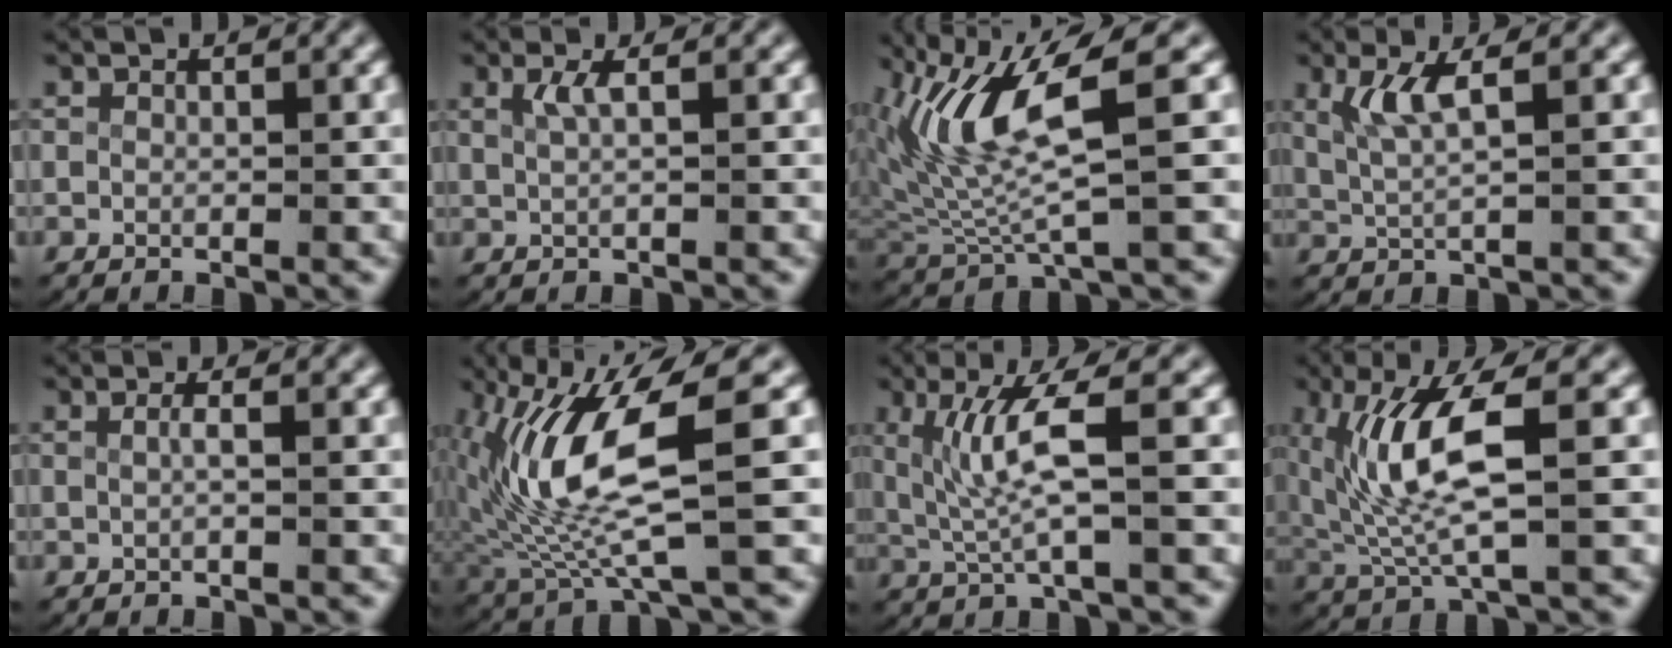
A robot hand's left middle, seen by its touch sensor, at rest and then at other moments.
{"total": 1.5, "force": [0.5, 0.0, 1.5], "torque": [-0.031, -0.003, 0.014]}
{"total": 7.1, "force": [1.4, 3.1, 6.3], "torque": [-0.139, -0.003, 0.029]}
{"total": 2.8, "force": [1.0, 0.6, 2.6], "torque": [-0.067, -0.006, 0.028]}
{"total": 1.0, "force": [-0.1, -0.3, 0.9], "torque": [-0.023, -0.004, 0.002]}
{"total": 9.3, "force": [0.3, 3.8, 8.5], "torque": [-0.183, -0.013, 0.019]}
{"total": 4.6, "force": [0.5, 1.0, 4.5], "torque": [-0.098, 0.001, 0.014]}
{"total": 6.1, "force": [0.2, 2.0, 5.7], "torque": [-0.134, -0.002, 0.017]}